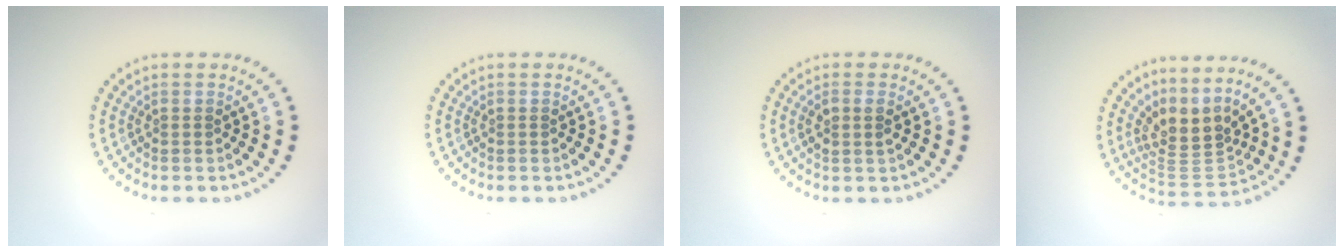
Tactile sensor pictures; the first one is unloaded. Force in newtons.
{"total": 0.0}
{"total": 1.4, "press": 1.3, "slide": 0.5}
{"total": 3.9, "press": 2.5, "slide": 2.9}